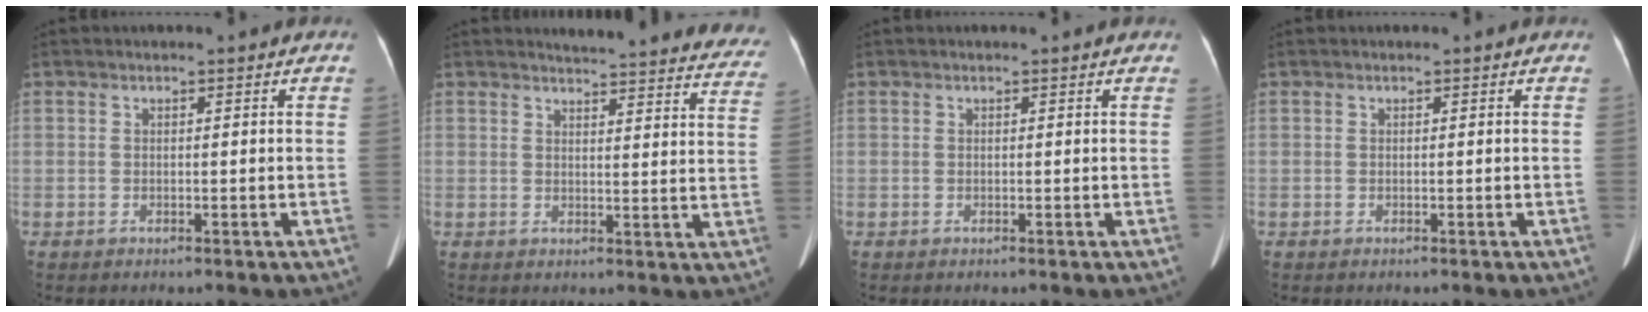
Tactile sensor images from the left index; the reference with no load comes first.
{"total": 22.8, "force": [21.8, 3.4, 5.5], "torque": [-0.062, -0.083, 0.228]}
{"total": 1.2, "force": [1.1, 0.1, 0.3], "torque": [-0.012, 0.005, 0.009]}
{"total": 0.0}